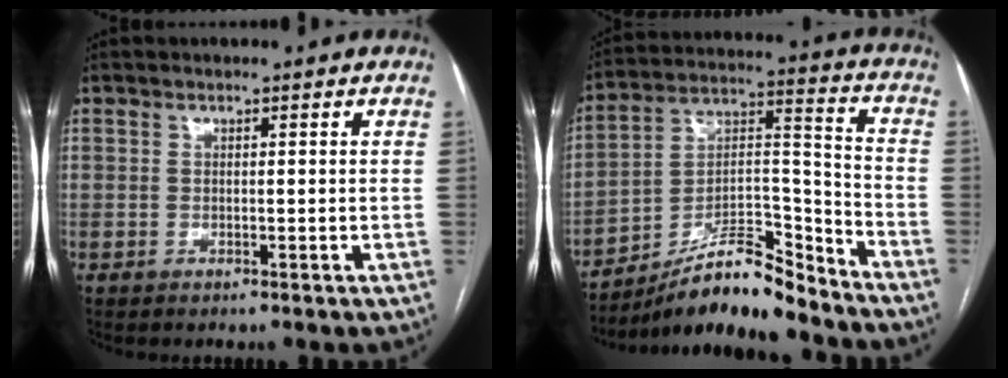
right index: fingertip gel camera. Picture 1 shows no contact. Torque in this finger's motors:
{"motor_torque": [0.19, -0.71, 0.02, 0.00]}